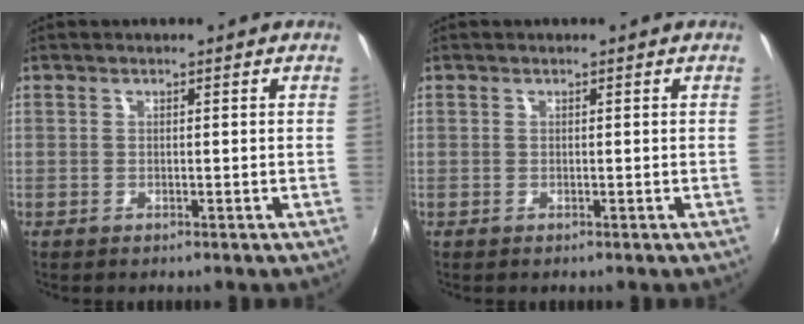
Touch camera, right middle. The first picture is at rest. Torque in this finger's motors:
{"motor_torque": [-0.07, 0.02, 0.00, 0.00]}